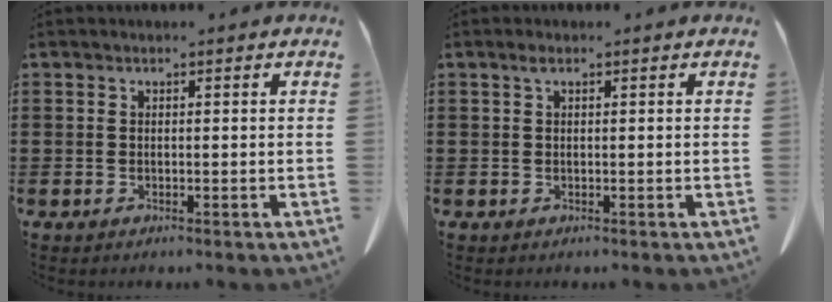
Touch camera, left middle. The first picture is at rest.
{"total": 1.0, "force": [0.5, 0.3, 0.8], "torque": [-0.017, 0.003, 0.008]}